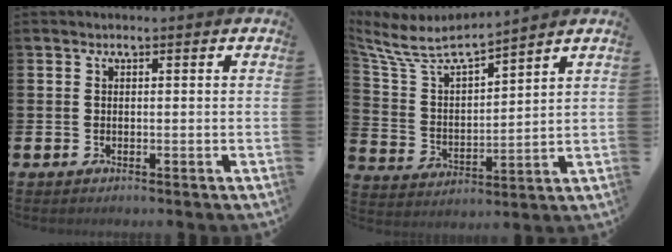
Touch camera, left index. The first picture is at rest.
{"total": 5.8, "force": [5.3, 1.4, 1.9], "torque": [-0.068, -0.040, 0.085]}